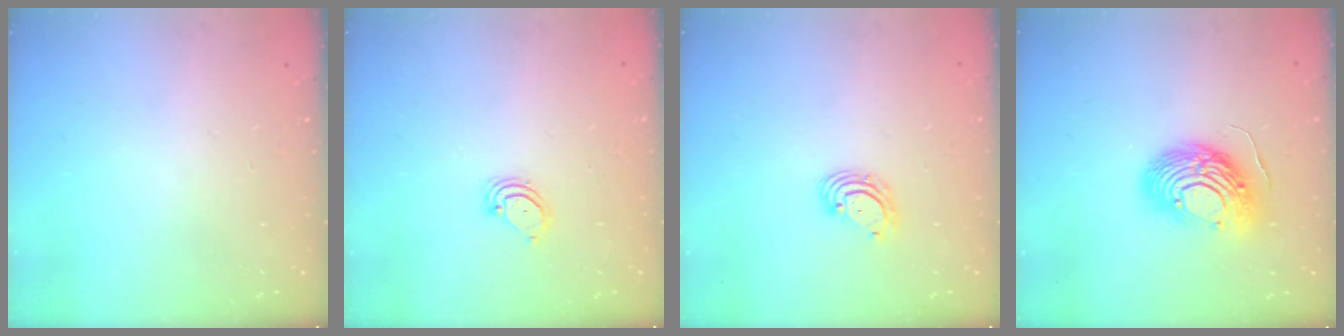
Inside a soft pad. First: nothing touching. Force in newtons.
{"total": 3.2, "press": 3.2, "slide": 0.2}
{"total": 4.5, "press": 4.5, "slide": 0.5}
{"total": 13.9, "press": 13.8, "slide": 1.5}